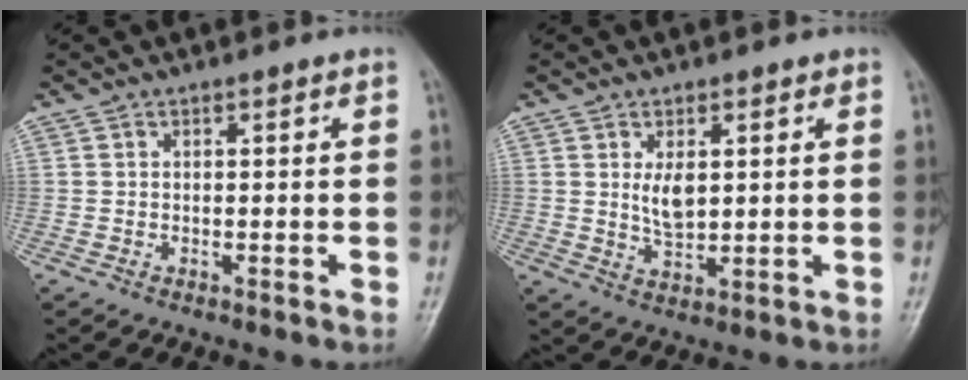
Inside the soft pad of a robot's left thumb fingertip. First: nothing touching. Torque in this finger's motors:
{"motor_torque": [0.83, 0.86, 0.56, -0.01, 0.01]}